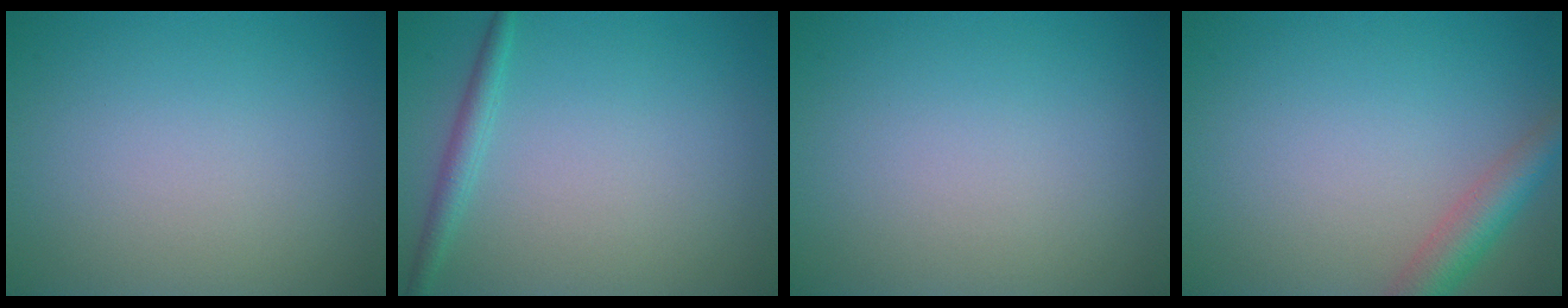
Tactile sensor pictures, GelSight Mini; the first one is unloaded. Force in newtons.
{"total": 1.6, "press": 1.6, "slide": 0.0}
{"total": 0.0}
{"total": 3.5, "press": 3.5, "slide": 0.1}